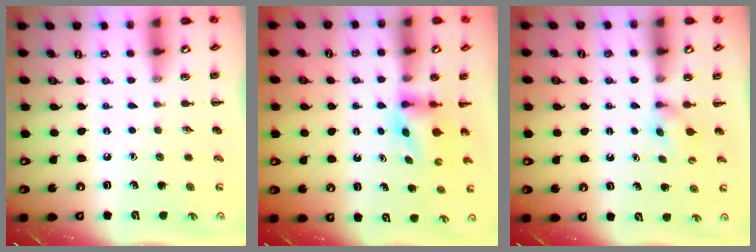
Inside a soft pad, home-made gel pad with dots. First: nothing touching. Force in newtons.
{"total": 3.6, "press": 3.6, "slide": 0.6}
{"total": 3.4, "press": 3.2, "slide": 1.2}